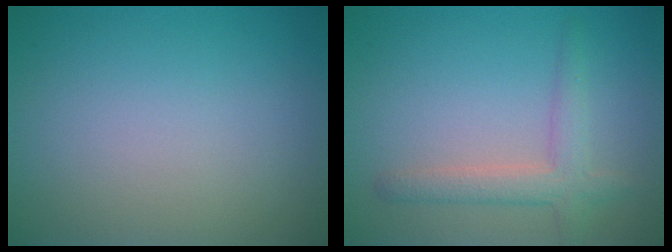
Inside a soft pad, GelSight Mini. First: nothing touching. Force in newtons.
{"total": 3.0, "press": 3.0, "slide": 0.2}